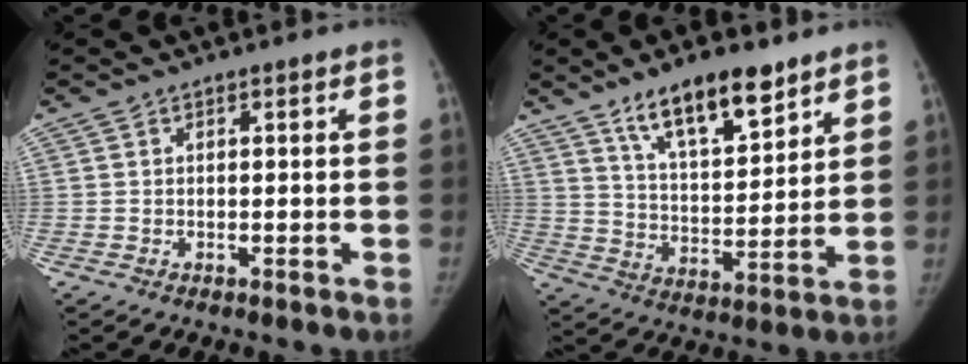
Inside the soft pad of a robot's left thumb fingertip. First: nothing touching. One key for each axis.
{"total": 13.8, "fx": 9.4, "fy": 4.7, "fz": 9.0, "tx": -0.124, "ty": -0.054, "tz": 0.167}